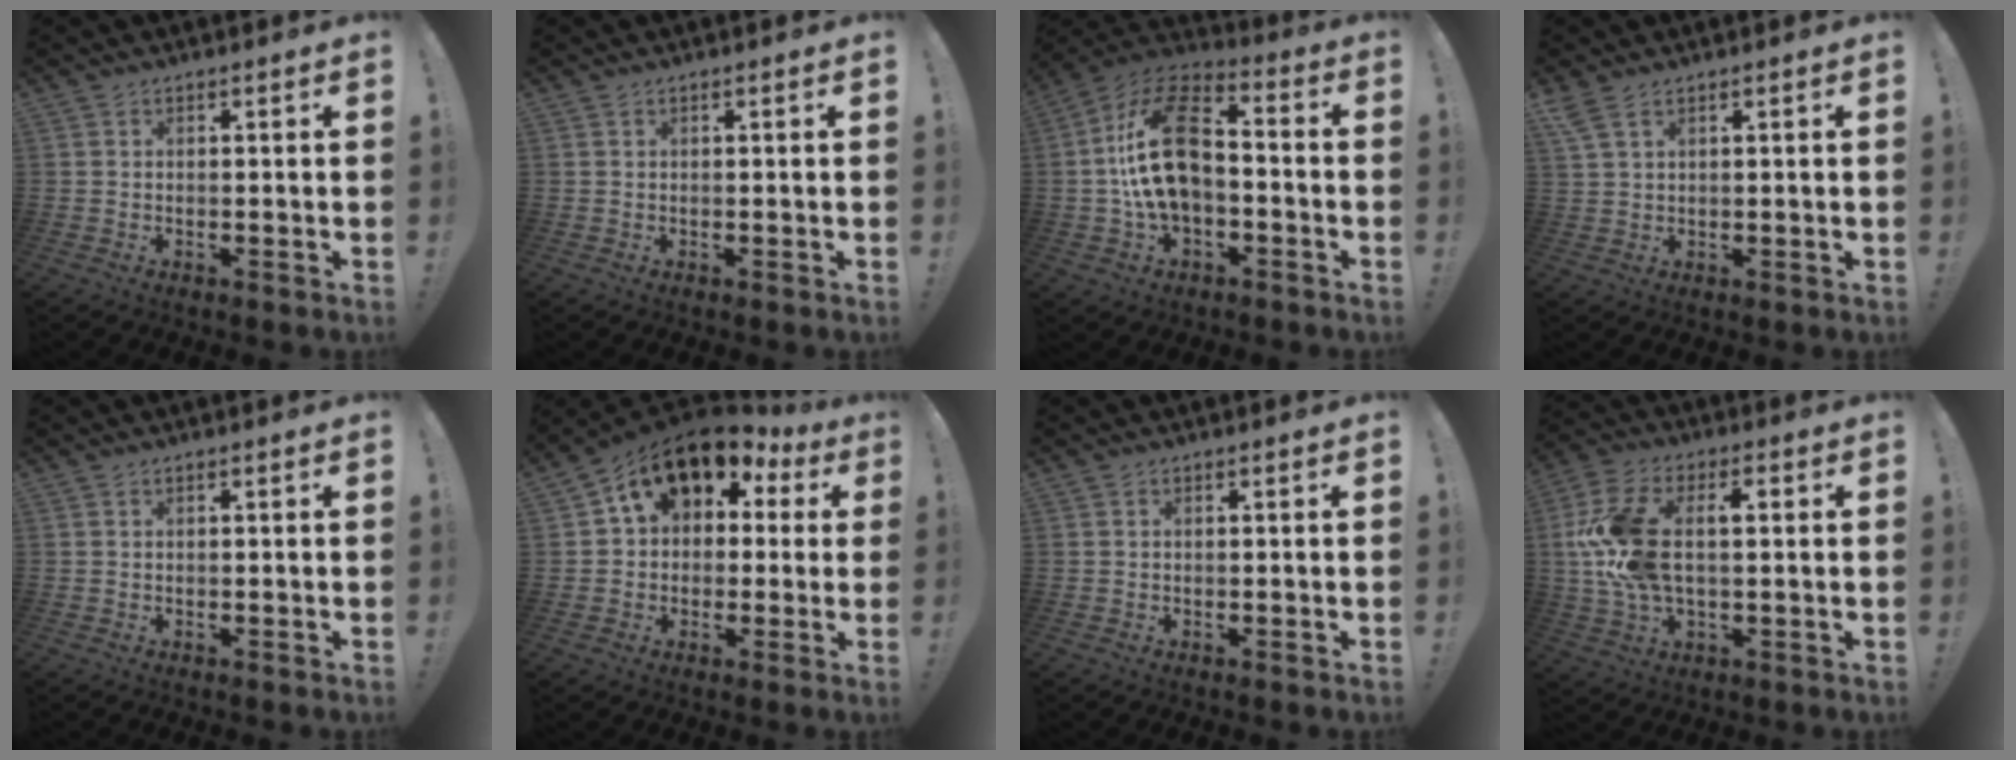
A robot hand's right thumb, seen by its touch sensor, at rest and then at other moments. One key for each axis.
{"total": 0.0}
{"total": 19.3, "fx": -0.5, "fy": 11.8, "fz": 15.3, "tx": -0.285, "ty": 0.030, "tz": -0.003}
{"total": 4.1, "fx": 2.4, "fy": 1.7, "fz": 2.9, "tx": -0.066, "ty": -0.001, "tz": 0.049}
{"total": 0.0}
{"total": 12.4, "fx": 6.6, "fy": 8.0, "fz": 6.8, "tx": -0.107, "ty": -0.038, "tz": 0.122}
{"total": 0.0}
{"total": 16.7, "fx": 1.7, "fy": 9.7, "fz": 13.5, "tx": -0.264, "ty": 0.007, "tz": 0.027}